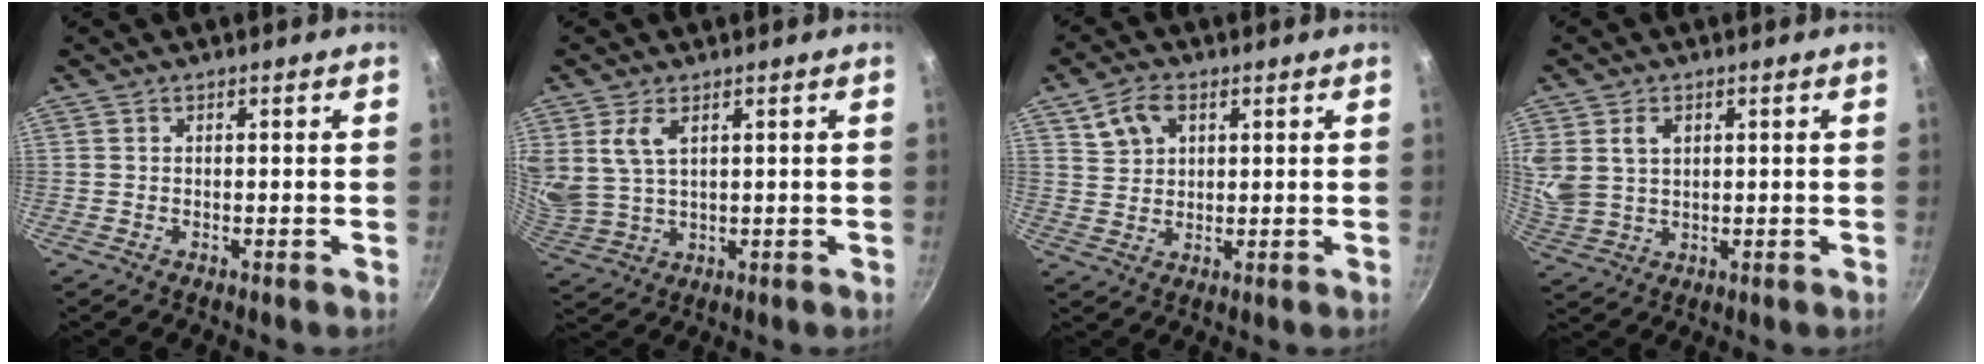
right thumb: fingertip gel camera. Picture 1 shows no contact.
{"total": 6.7, "force": [2.8, 3.6, 4.9], "torque": [-0.095, -0.017, 0.067]}
{"total": 6.1, "force": [2.8, 4.2, 3.5], "torque": [-0.051, -0.001, 0.051]}
{"total": 7.9, "force": [2.7, 5.6, 4.8], "torque": [-0.087, -0.012, 0.059]}